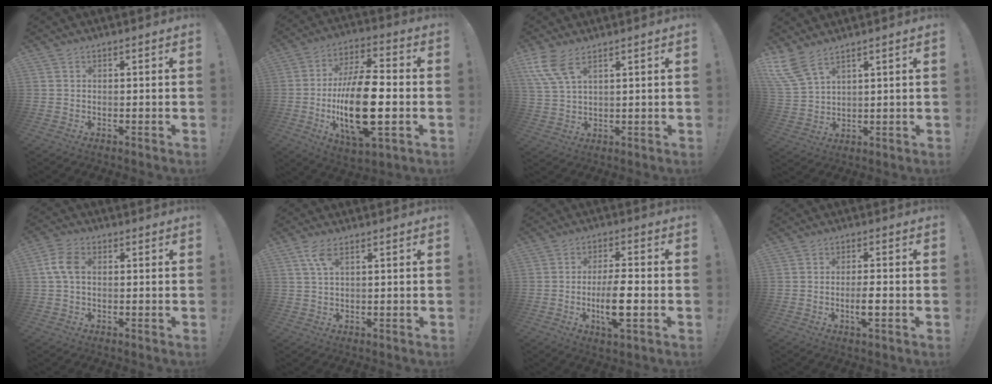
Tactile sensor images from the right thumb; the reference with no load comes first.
{"total": 21.4, "force": [-3.6, 8.7, 19.3], "torque": [-0.360, 0.000, -0.057]}
{"total": 7.7, "force": [4.7, 2.7, 5.5], "torque": [-0.122, -0.015, 0.091]}
{"total": 8.2, "force": [6.2, 2.8, 4.6], "torque": [-0.112, -0.026, 0.123]}
{"total": 6.7, "force": [0.8, 4.3, 5.2], "torque": [-0.103, 0.011, 0.016]}
{"total": 4.3, "force": [2.0, 1.5, 3.5], "torque": [-0.069, -0.001, 0.035]}
{"total": 9.8, "force": [-2.3, 2.3, 9.3], "torque": [-0.176, -0.002, -0.044]}
{"total": 4.3, "force": [-1.4, 0.9, 4.0], "torque": [-0.085, -0.001, -0.026]}